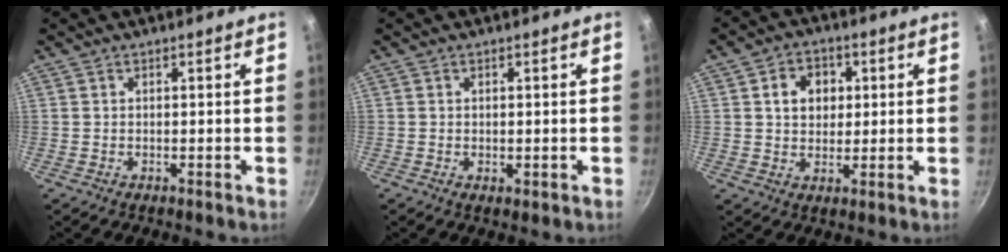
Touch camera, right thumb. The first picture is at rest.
{"total": 1.2, "force": [0.0, 0.7, 0.9], "torque": [-0.012, -0.004, -0.001]}
{"total": 7.2, "force": [1.7, 5.8, 3.9], "torque": [-0.035, 0.005, 0.023]}